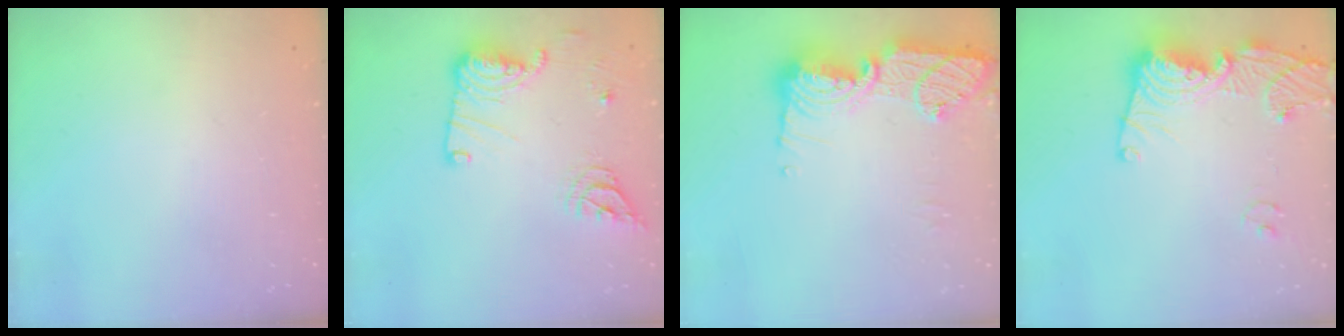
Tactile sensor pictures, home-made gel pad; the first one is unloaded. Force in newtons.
{"total": 15.4, "press": 15.3, "slide": 1.5}
{"total": 16.5, "press": 16.4, "slide": 1.2}
{"total": 14.9, "press": 14.8, "slide": 1.7}